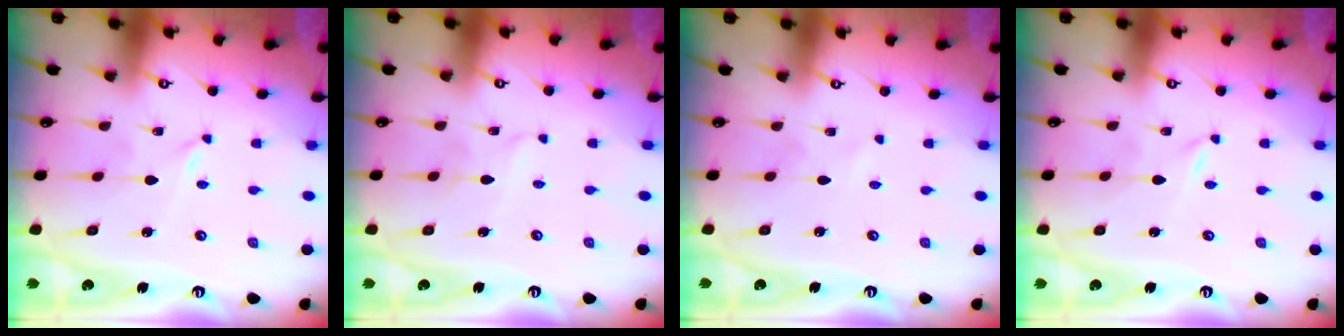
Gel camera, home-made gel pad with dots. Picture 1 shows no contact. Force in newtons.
{"total": 2.5, "press": 2.5, "slide": 0.2}
{"total": 0.6, "press": 0.6, "slide": 0.1}
{"total": 0.0}